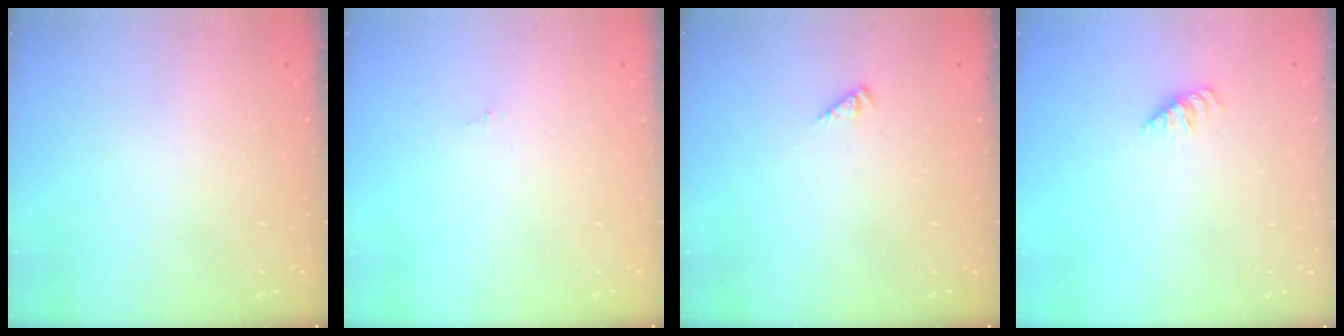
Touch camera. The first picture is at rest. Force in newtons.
{"total": 0.0}
{"total": 1.0, "press": 1.0, "slide": 0.3}
{"total": 1.4, "press": 1.4, "slide": 0.3}